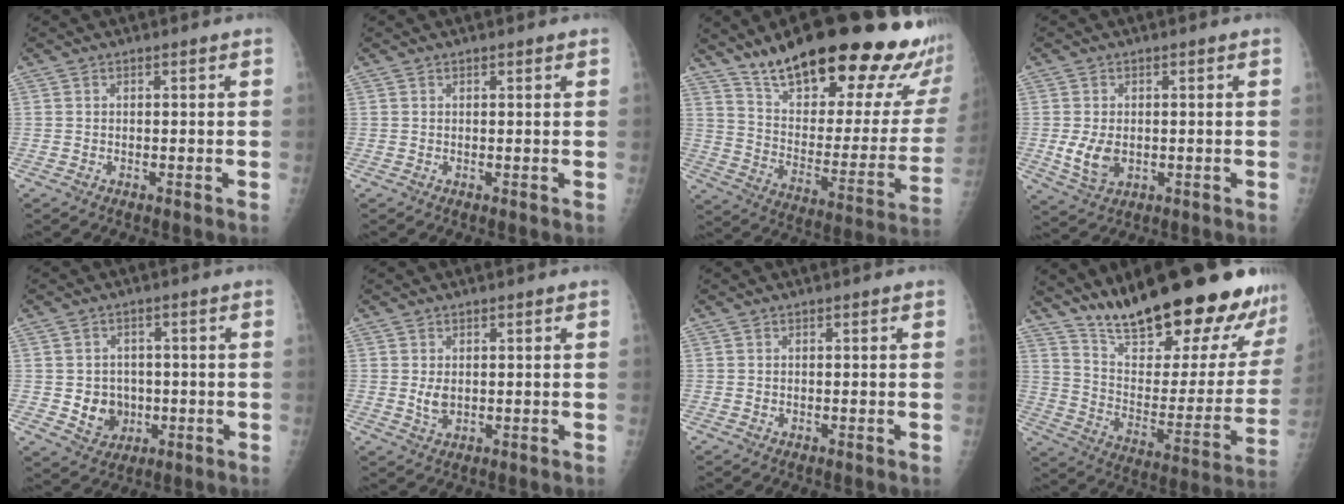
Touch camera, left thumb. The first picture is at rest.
{"total": 0.6, "force": [0.4, 0.2, 0.4], "torque": [-0.004, -0.001, 0.006]}
{"total": 31.9, "force": [23.8, 9.0, 19.2], "torque": [-0.247, -0.106, 0.340]}
{"total": 5.9, "force": [-0.6, 4.0, 4.2], "torque": [-0.073, -0.010, -0.001]}
{"total": 6.6, "force": [-0.8, 5.9, 2.9], "torque": [-0.014, 0.006, -0.003]}
{"total": 2.6, "force": [0.4, 1.8, 1.9], "torque": [-0.028, -0.008, 0.014]}
{"total": 0.0}
{"total": 30.5, "force": [24.5, 7.3, 16.7], "torque": [-0.220, -0.131, 0.357]}